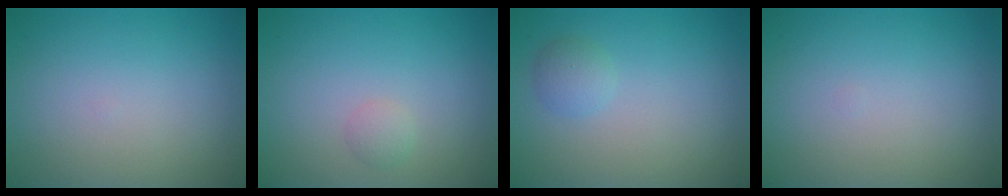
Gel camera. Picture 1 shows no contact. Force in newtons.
{"total": 0.9, "press": 0.9, "slide": 0.1}
{"total": 1.4, "press": 1.4, "slide": 0.1}
{"total": 0.0}